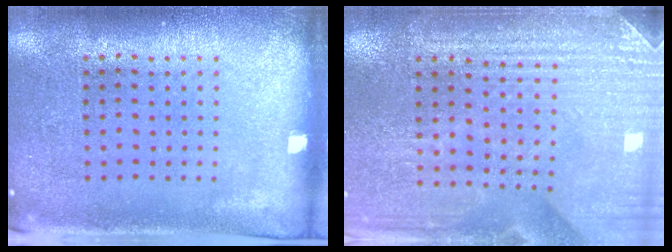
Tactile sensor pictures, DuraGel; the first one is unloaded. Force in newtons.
{"total": 3.2, "press": 3.2, "slide": 0.3}